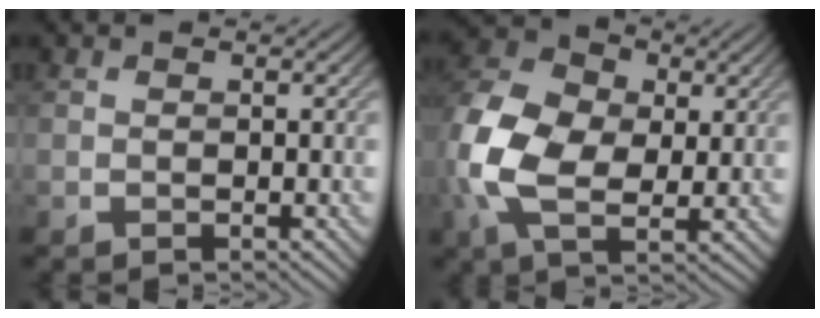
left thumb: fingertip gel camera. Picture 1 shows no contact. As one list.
[{"total": 13.0, "force": [-0.1, 9.0, 9.4], "torque": [-0.241, 0.004, -0.009]}]